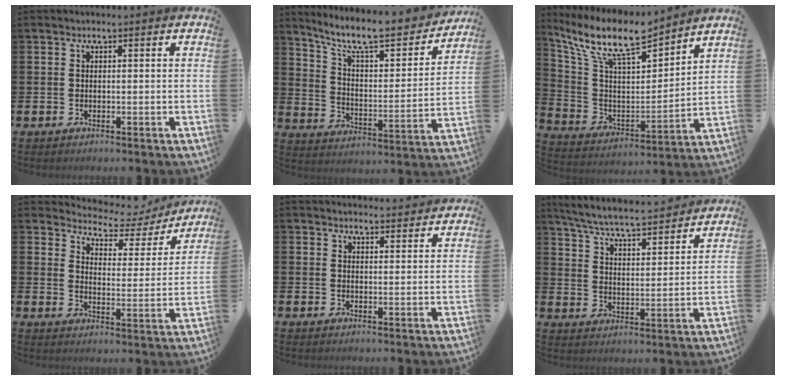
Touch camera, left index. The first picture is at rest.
{"total": 9.9, "force": [8.5, 2.3, 4.5], "torque": [-0.113, -0.061, 0.144]}
{"total": 11.4, "force": [9.7, 2.7, 5.4], "torque": [-0.143, -0.059, 0.169]}
{"total": 4.4, "force": [4.0, 1.7, 0.7], "torque": [-0.038, -0.037, 0.061]}
{"total": 2.9, "force": [2.9, 0.4, -0.2], "torque": [0.005, -0.020, 0.051]}
{"total": 6.1, "force": [5.7, 0.4, 2.0], "torque": [-0.072, -0.046, 0.095]}